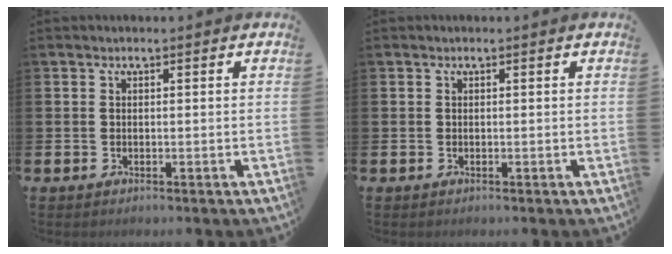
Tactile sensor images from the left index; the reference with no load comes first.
{"total": 0.0}